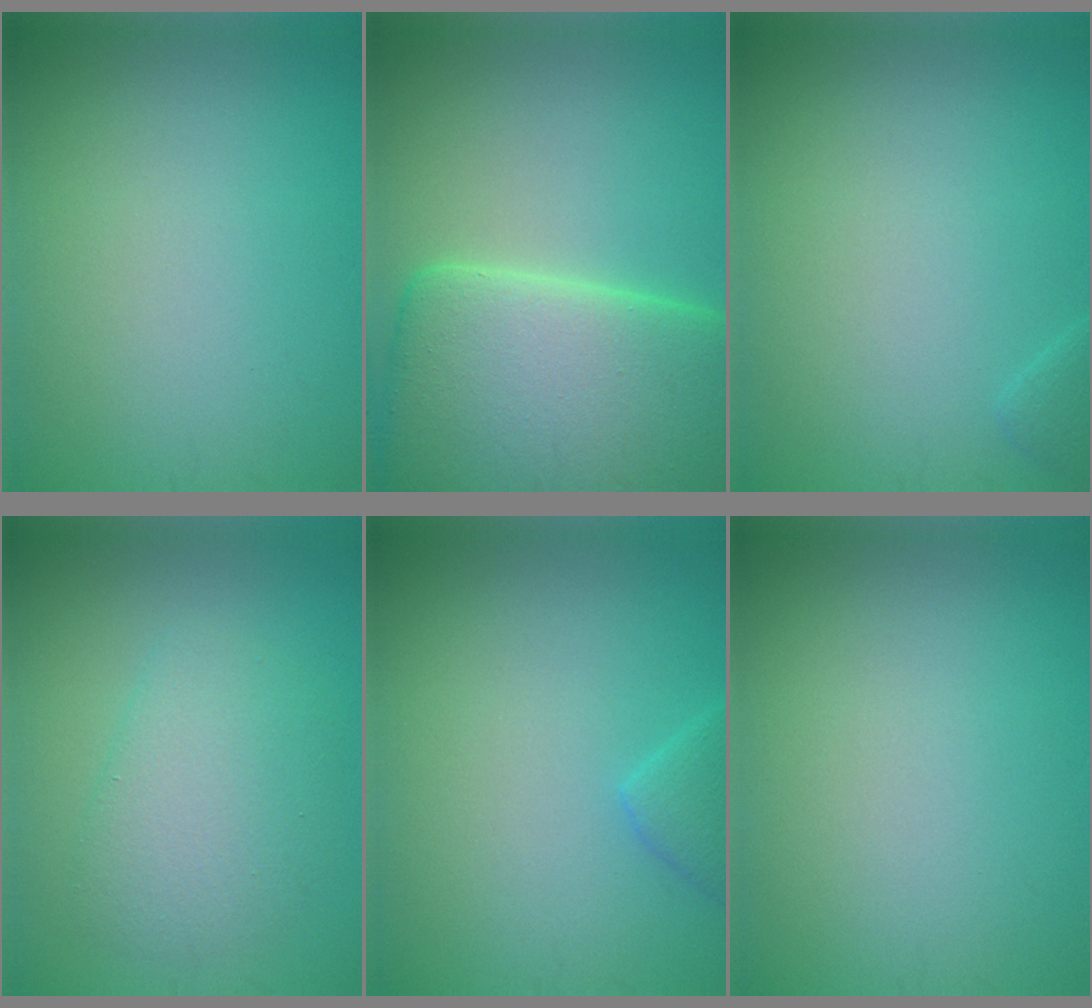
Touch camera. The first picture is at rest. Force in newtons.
{"total": 15.1, "press": 15.1, "slide": 0.9}
{"total": 0.7, "press": 0.7, "slide": 0.1}
{"total": 4.1, "press": 4.1, "slide": 0.2}
{"total": 1.8, "press": 1.8, "slide": 0.1}
{"total": 0.0}